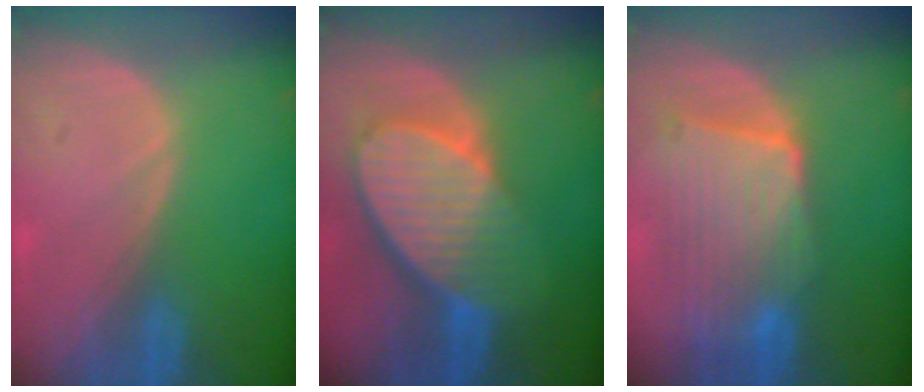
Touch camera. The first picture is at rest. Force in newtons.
{"total": 10.1, "press": 8.9, "slide": 4.8}
{"total": 9.6, "press": 8.7, "slide": 4.1}